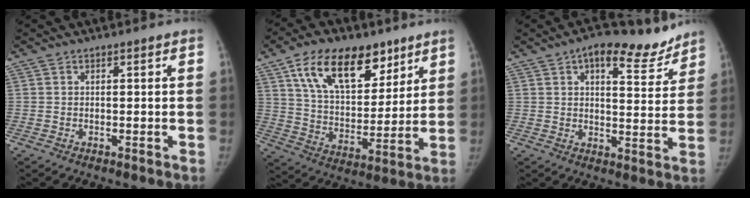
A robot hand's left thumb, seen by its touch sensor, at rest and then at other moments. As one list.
[{"total": 19.2, "force": [10.7, 10.8, 11.7], "torque": [-0.150, -0.038, 0.187]}, {"total": 11.9, "force": [8.6, 5.0, 6.6], "torque": [-0.055, -0.038, 0.119]}]